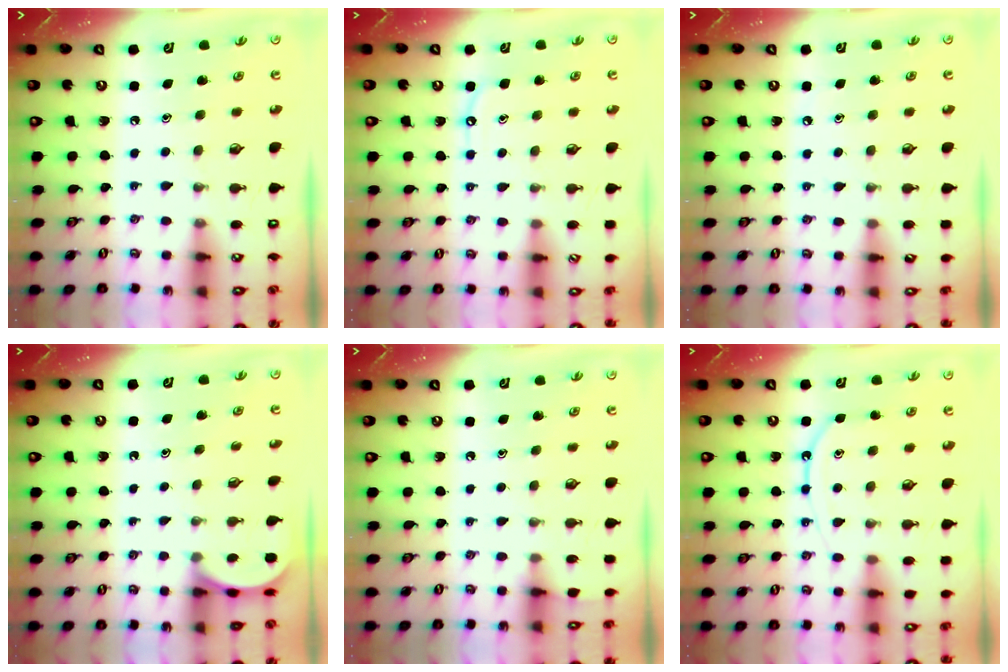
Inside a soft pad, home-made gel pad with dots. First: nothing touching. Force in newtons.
{"total": 4.2, "press": 4.2, "slide": 0.5}
{"total": 2.3, "press": 2.3, "slide": 0.4}
{"total": 2.0, "press": 2.0, "slide": 0.2}
{"total": 2.8, "press": 2.8, "slide": 0.5}
{"total": 9.4, "press": 9.3, "slide": 1.0}